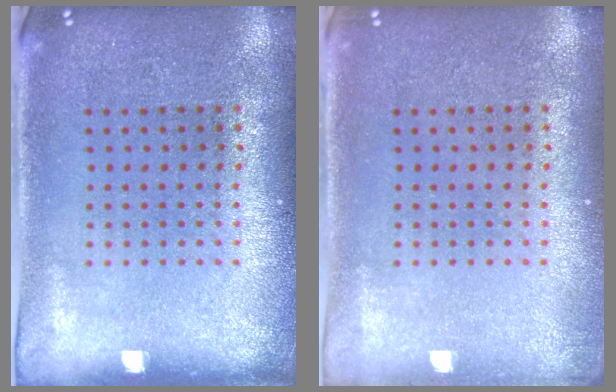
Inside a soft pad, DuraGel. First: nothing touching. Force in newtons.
{"total": 0.8, "press": 0.7, "slide": 0.4}